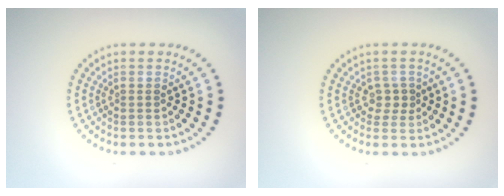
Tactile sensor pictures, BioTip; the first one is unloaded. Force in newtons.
{"total": 1.7, "press": 1.3, "slide": 1.0}